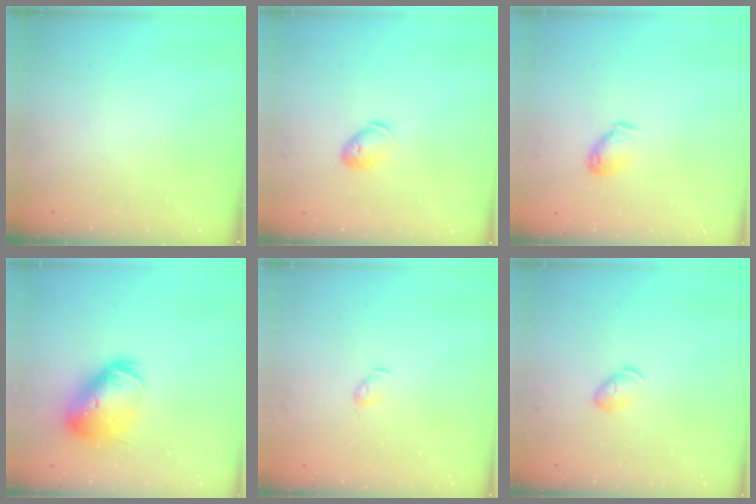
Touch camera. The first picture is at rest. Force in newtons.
{"total": 7.8, "press": 7.6, "slide": 1.7}
{"total": 5.9, "press": 5.8, "slide": 0.4}
{"total": 18.2, "press": 18.0, "slide": 2.6}
{"total": 3.9, "press": 3.8, "slide": 0.8}
{"total": 7.0, "press": 6.9, "slide": 1.2}